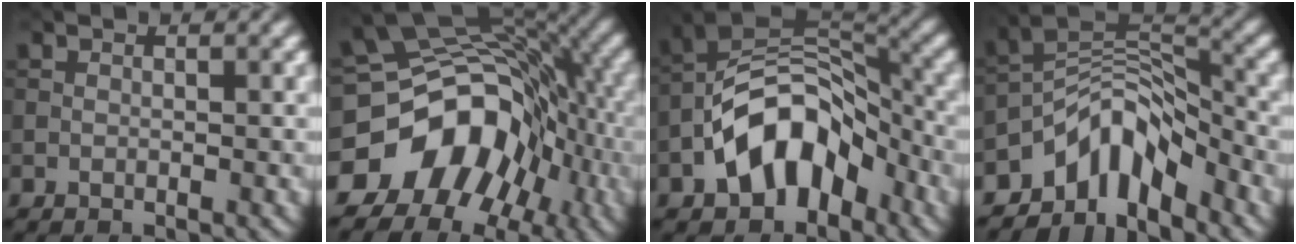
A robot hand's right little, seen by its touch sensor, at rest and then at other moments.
{"total": 12.6, "force": [-5.4, 9.4, 6.4], "torque": [-0.114, 0.005, -0.099]}
{"total": 9.0, "force": [-4.1, 5.5, 5.9], "torque": [-0.084, 0.018, -0.085]}
{"total": 6.1, "force": [-4.4, 2.8, 3.0], "torque": [-0.034, 0.002, -0.094]}